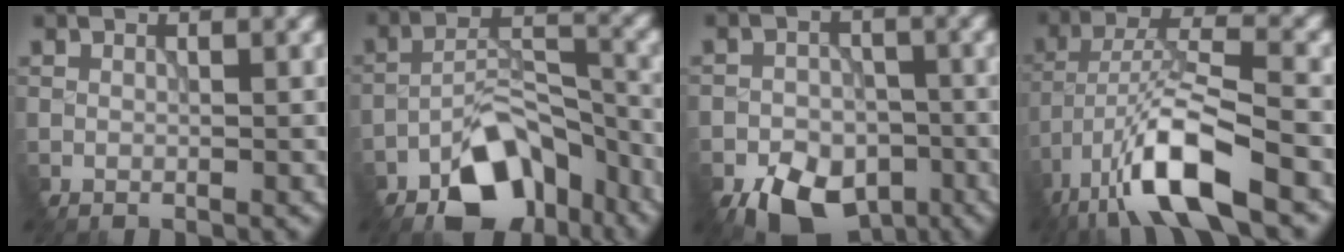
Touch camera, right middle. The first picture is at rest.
{"total": 9.6, "force": [-6.9, 4.1, 5.3], "torque": [-0.070, 0.003, -0.125]}
{"total": 8.0, "force": [-5.3, 4.7, 3.7], "torque": [-0.056, -0.023, -0.083]}
{"total": 9.5, "force": [-6.0, 2.2, 7.1], "torque": [-0.127, 0.005, -0.115]}